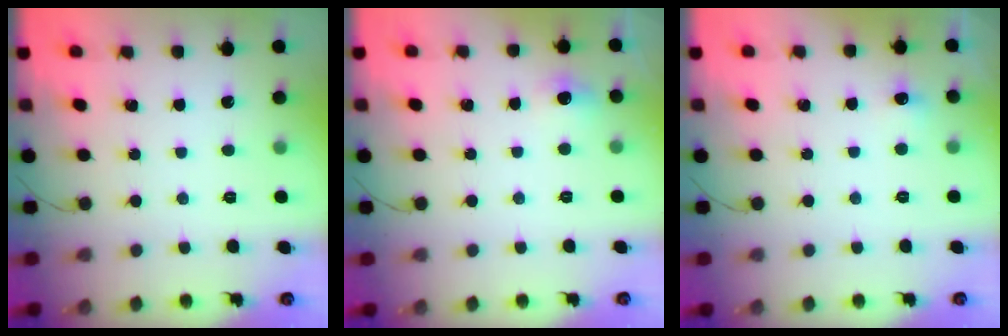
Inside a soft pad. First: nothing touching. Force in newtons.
{"total": 4.9, "press": 4.6, "slide": 1.7}
{"total": 5.0, "press": 4.8, "slide": 1.5}